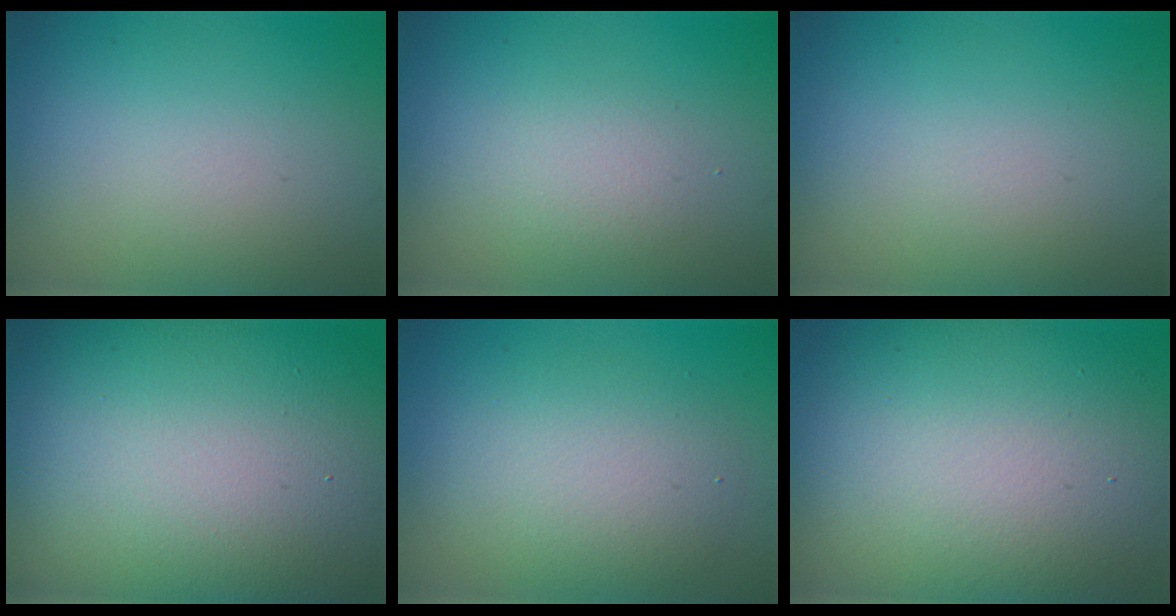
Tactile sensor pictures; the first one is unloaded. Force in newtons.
{"total": 1.7, "press": 1.7, "slide": 0.2}
{"total": 0.0}
{"total": 20.6, "press": 20.6, "slide": 1.3}
{"total": 4.3, "press": 4.3, "slide": 0.2}
{"total": 14.7, "press": 14.7, "slide": 0.9}